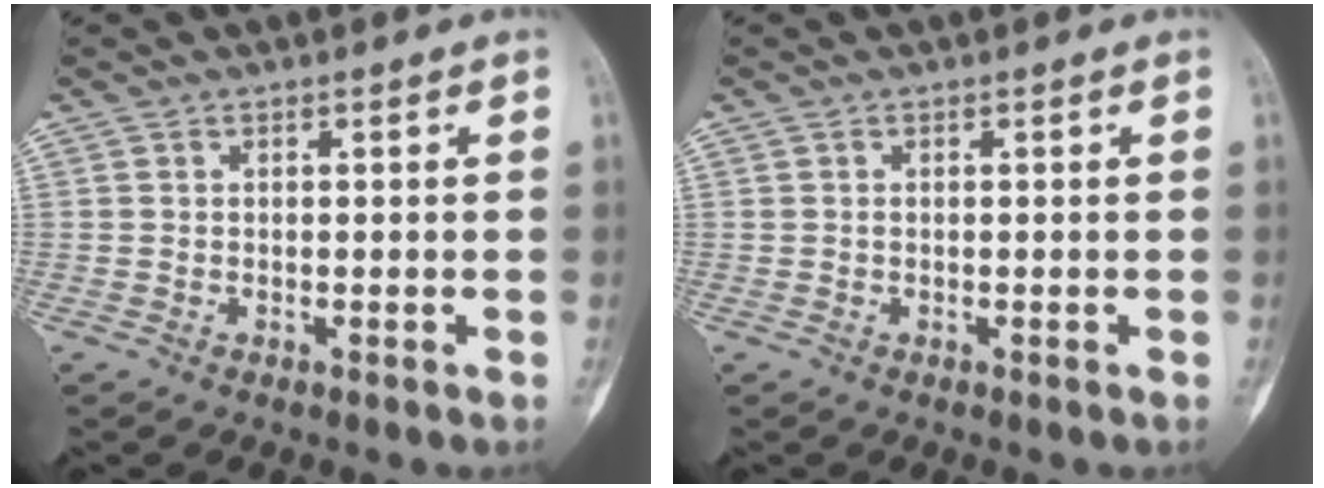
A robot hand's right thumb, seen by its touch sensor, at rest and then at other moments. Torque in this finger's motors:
{"motor_torque": [0.33, -0.02, 0.12, 0.00, 0.05]}